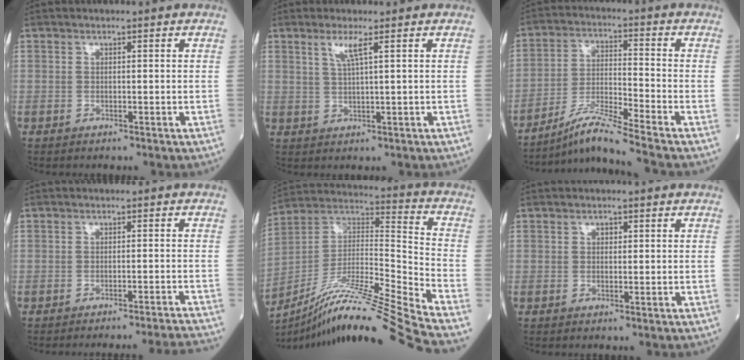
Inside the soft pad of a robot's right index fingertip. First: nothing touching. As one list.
[{"total": 3.0, "force": [1.5, -0.4, 2.5], "torque": [-0.057, -0.001, 0.031]}, {"total": 8.6, "force": [-7.3, -2.2, 4.1], "torque": [-0.087, -0.020, -0.134]}, {"total": 9.9, "force": [-9.4, -2.5, 1.5], "torque": [0.006, -0.019, -0.113]}, {"total": 23.8, "force": [-19.8, -2.7, 13.0], "torque": [-0.221, -0.019, -0.345]}, {"total": 0.8, "force": [0.2, 0.6, 0.5], "torque": [-0.007, 0.001, 0.003]}]